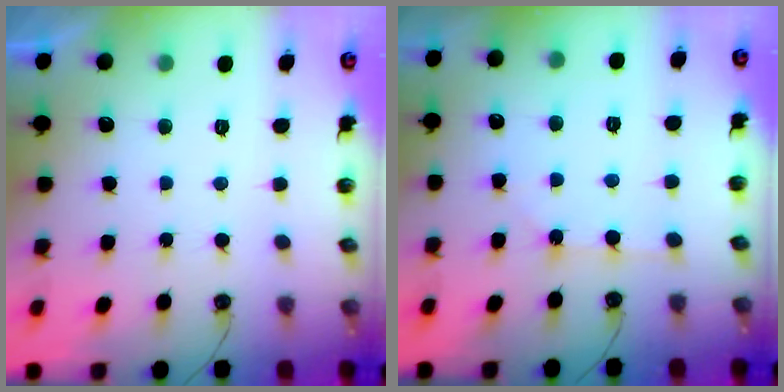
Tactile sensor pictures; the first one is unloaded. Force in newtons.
{"total": 1.7, "press": 1.6, "slide": 0.3}